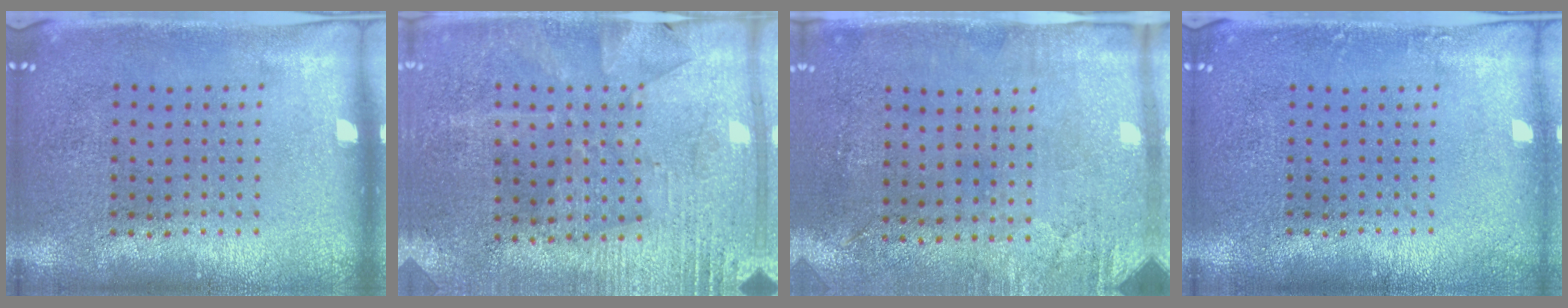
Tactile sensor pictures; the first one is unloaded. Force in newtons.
{"total": 2.9, "press": 2.8, "slide": 0.8}
{"total": 2.9, "press": 2.4, "slide": 1.7}
{"total": 0.7, "press": 0.7, "slide": 0.1}